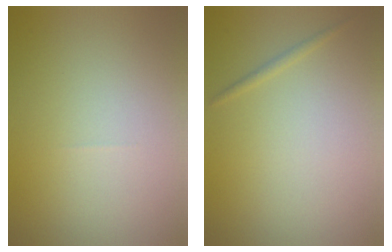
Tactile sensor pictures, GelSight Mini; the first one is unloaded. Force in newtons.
{"total": 0.7, "press": 0.7, "slide": 0.0}